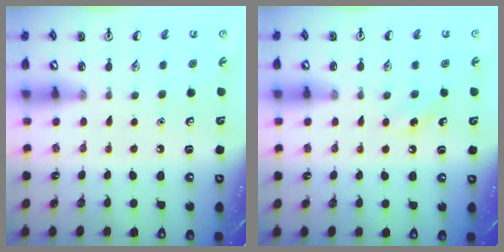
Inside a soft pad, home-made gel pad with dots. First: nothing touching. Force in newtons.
{"total": 3.8, "press": 3.5, "slide": 1.4}